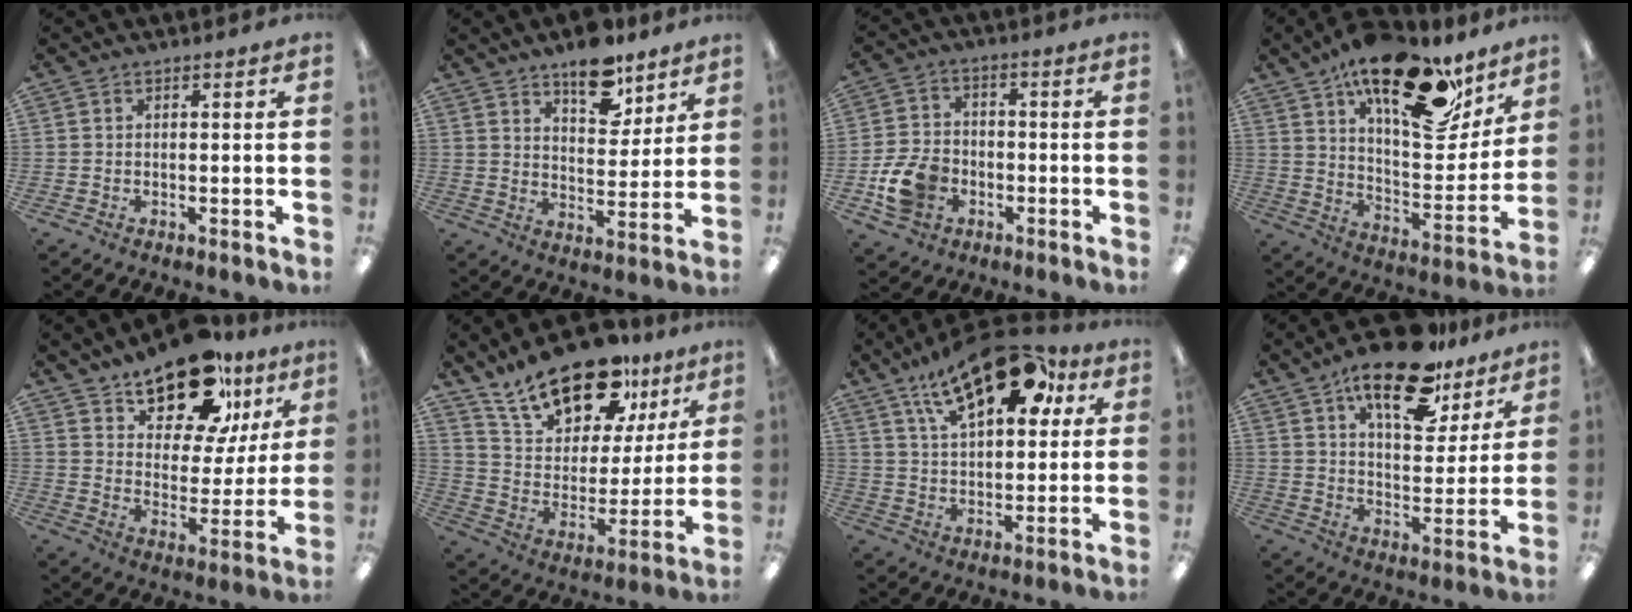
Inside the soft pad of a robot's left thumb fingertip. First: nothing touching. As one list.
[{"total": 11.6, "force": [8.5, 5.6, 5.6], "torque": [-0.061, -0.050, 0.146]}, {"total": 10.4, "force": [-3.7, 7.8, 5.8], "torque": [-0.121, 0.021, -0.065]}, {"total": 26.9, "force": [16.8, 11.5, 17.6], "torque": [-0.250, -0.097, 0.276]}, {"total": 18.3, "force": [13.5, 8.9, 8.6], "torque": [-0.131, -0.084, 0.237]}, {"total": 20.6, "force": [15.3, 9.5, 10.0], "torque": [-0.172, -0.091, 0.270]}, {"total": 21.0, "force": [12.1, 9.9, 14.0], "torque": [-0.209, -0.052, 0.202]}, {"total": 18.5, "force": [12.4, 7.8, 11.3], "torque": [-0.169, -0.063, 0.206]}]